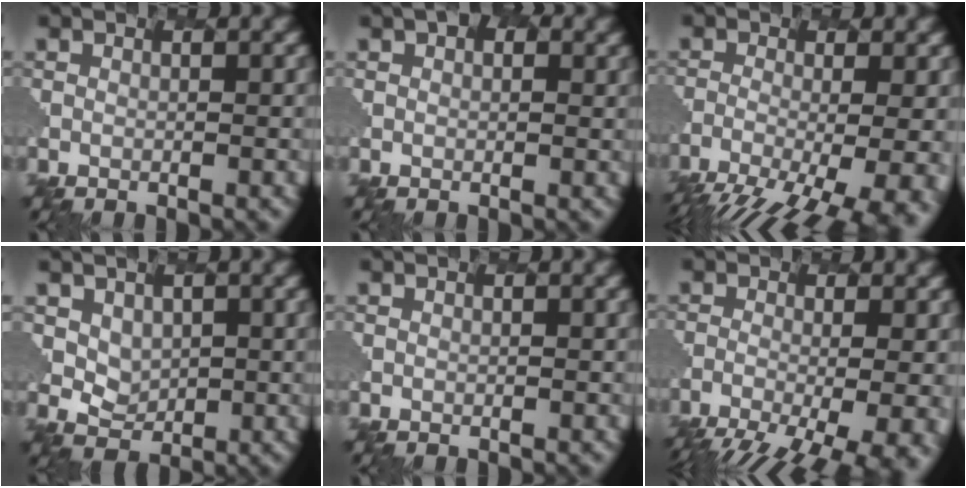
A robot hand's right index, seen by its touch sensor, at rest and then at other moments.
{"total": 2.2, "force": [1.1, 1.3, 1.5], "torque": [-0.001, 0.011, 0.000]}
{"total": 12.7, "force": [-8.1, 4.5, 8.6], "torque": [-0.126, -0.024, -0.092]}
{"total": 2.0, "force": [0.6, 1.8, 0.4], "torque": [-0.016, -0.006, 0.015]}
{"total": 1.1, "force": [0.3, 0.5, 0.9], "torque": [-0.003, 0.007, -0.001]}
{"total": 12.3, "force": [-8.0, 4.2, 8.4], "torque": [-0.110, -0.016, -0.084]}